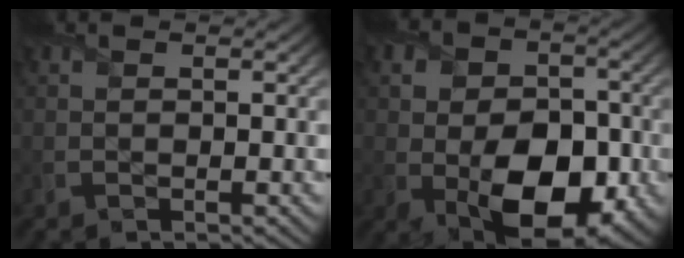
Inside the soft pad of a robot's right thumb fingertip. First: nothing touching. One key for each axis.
{"total": 13.7, "fx": -2.9, "fy": 9.1, "fz": 9.9, "tx": -0.146, "ty": -0.031, "tz": -0.031}